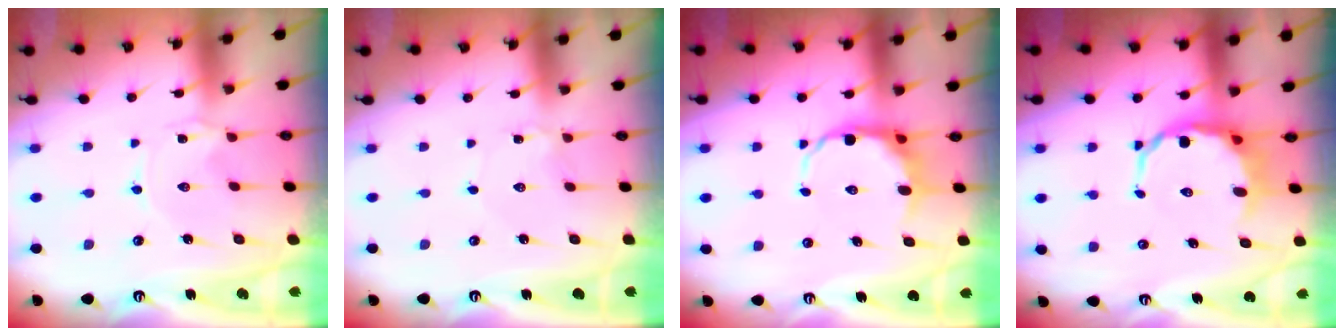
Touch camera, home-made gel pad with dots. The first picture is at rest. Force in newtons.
{"total": 0.7, "press": 0.7, "slide": 0.1}
{"total": 10.3, "press": 9.6, "slide": 3.5}
{"total": 9.2, "press": 8.9, "slide": 2.5}